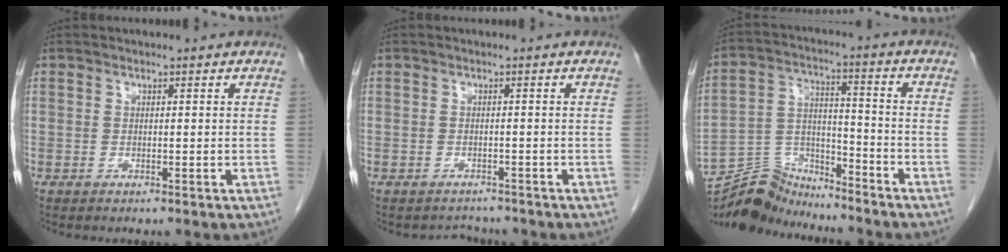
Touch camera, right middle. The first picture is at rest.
{"total": 2.2, "force": [-2.0, 1.0, -0.4], "torque": [0.001, 0.000, -0.030]}
{"total": 9.9, "force": [-9.7, 2.1, 0.5], "torque": [-0.012, 0.022, -0.183]}